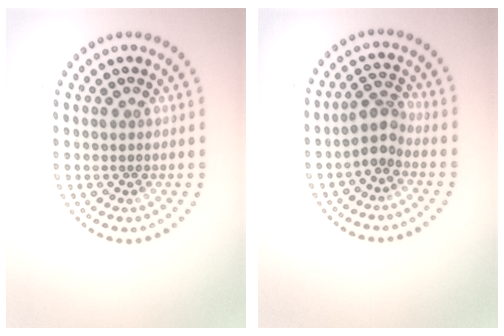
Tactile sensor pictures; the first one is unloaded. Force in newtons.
{"total": 2.4, "press": 1.9, "slide": 1.5}